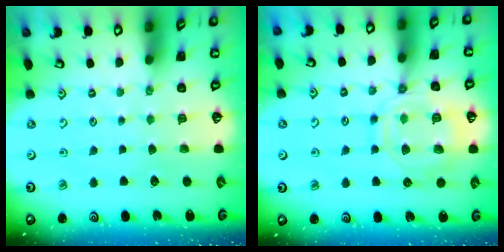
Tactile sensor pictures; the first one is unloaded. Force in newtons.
{"total": 12.7, "press": 12.7, "slide": 1.2}